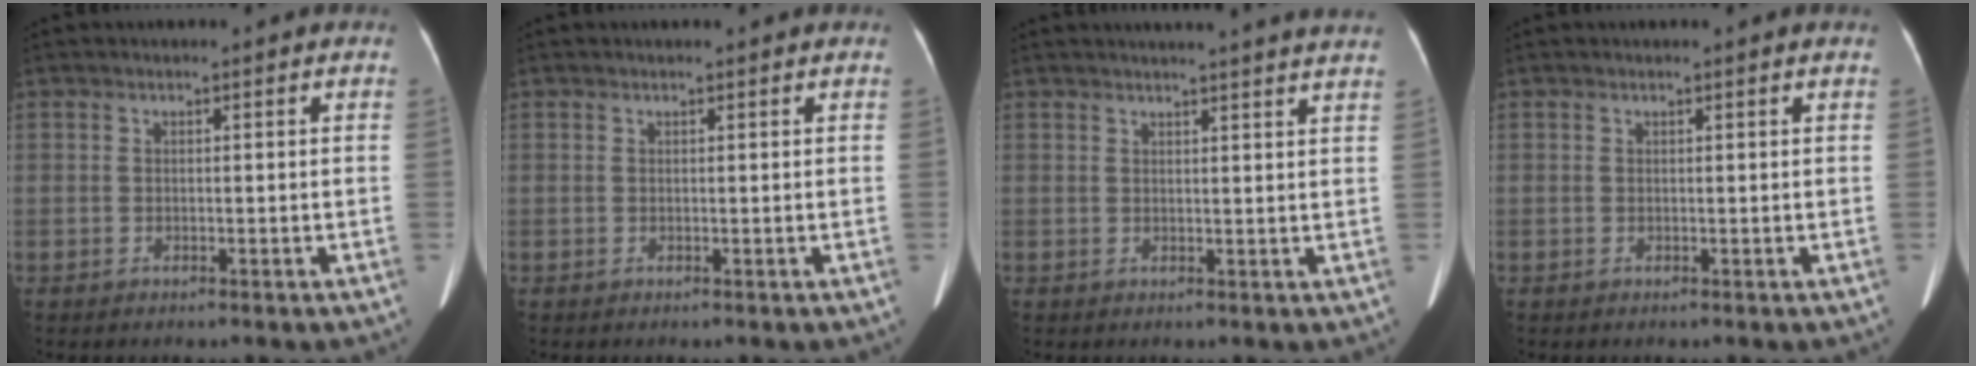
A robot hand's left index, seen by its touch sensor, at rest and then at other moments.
{"total": 1.5, "force": [1.4, 0.2, 0.5], "torque": [-0.005, -0.006, 0.009]}
{"total": 14.3, "force": [13.3, -0.3, 5.1], "torque": [-0.073, -0.031, 0.146]}
{"total": 0.9, "force": [0.9, 0.0, 0.3], "torque": [-0.007, -0.006, 0.005]}